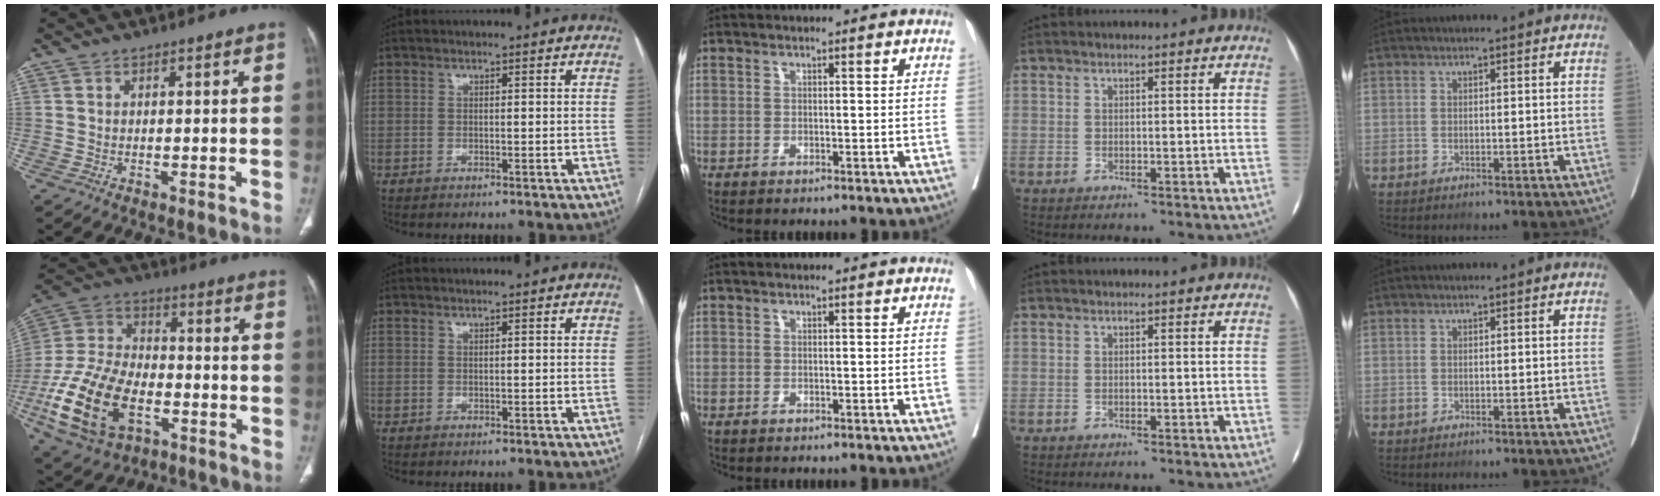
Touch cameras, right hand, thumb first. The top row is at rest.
{"thumb": {"total": 20.2, "force": [-7.2, 12.3, 14.4], "torque": [-0.277, 0.026, -0.125]}}